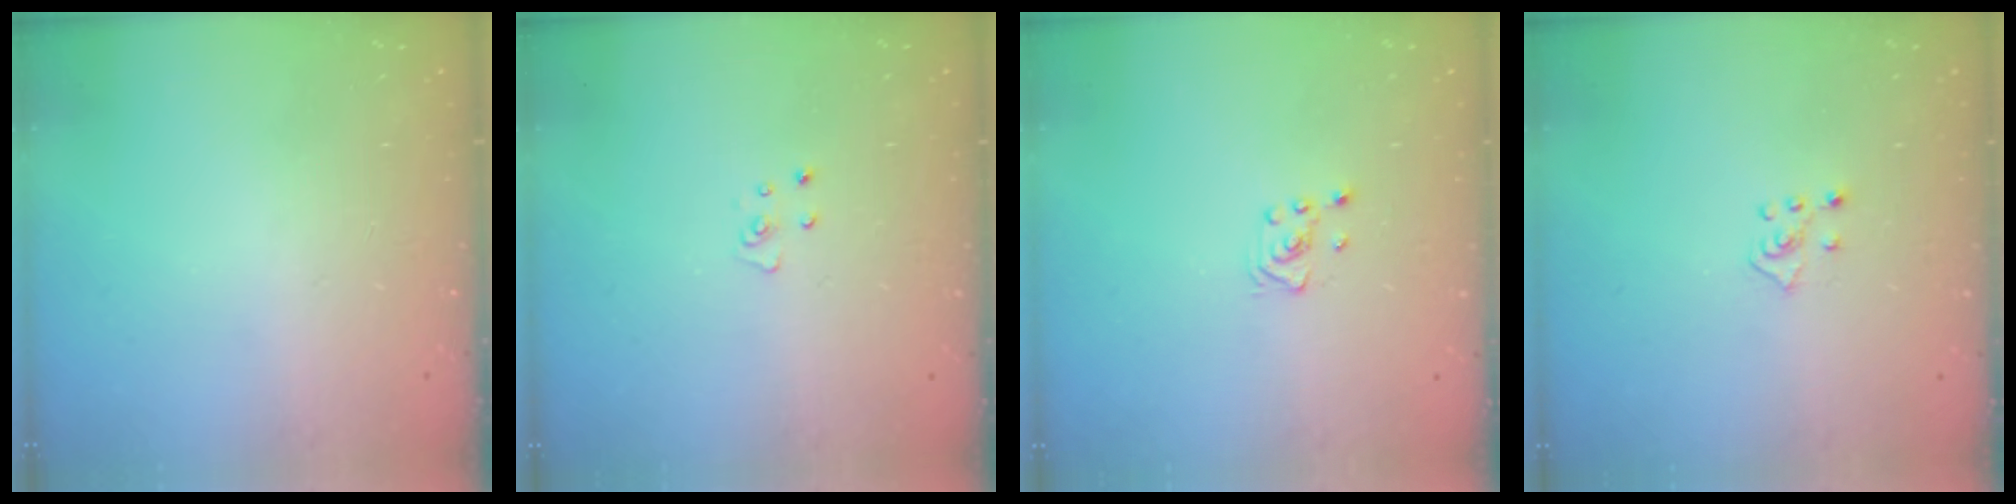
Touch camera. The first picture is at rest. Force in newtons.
{"total": 3.9, "press": 3.9, "slide": 0.3}
{"total": 2.8, "press": 2.6, "slide": 1.1}
{"total": 2.3, "press": 2.3, "slide": 0.5}